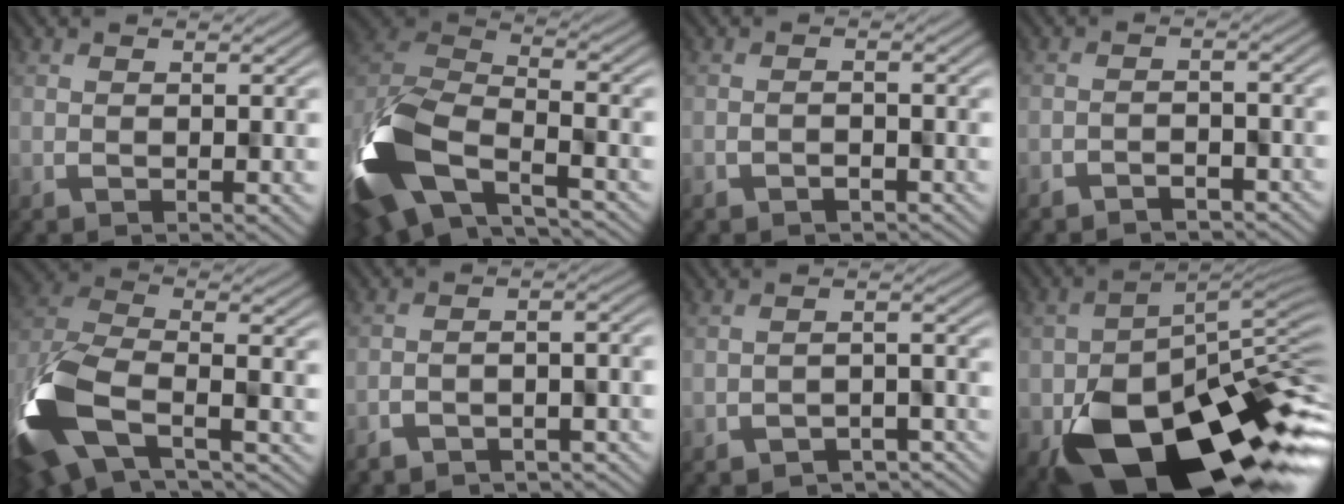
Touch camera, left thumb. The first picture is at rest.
{"total": 14.9, "force": [-7.6, 8.6, 9.4], "torque": [-0.268, -0.045, -0.121]}
{"total": 1.1, "force": [-1.0, 0.3, -0.5], "torque": [0.001, -0.005, -0.012]}
{"total": 2.5, "force": [-2.5, 0.4, 0.1], "torque": [-0.007, -0.006, -0.034]}
{"total": 13.5, "force": [-6.7, 7.4, 9.1], "torque": [-0.248, -0.036, -0.117]}
{"total": 5.7, "force": [-5.0, 1.5, 2.3], "torque": [-0.032, -0.009, -0.079]}
{"total": 3.6, "force": [-3.3, 1.2, 0.8], "torque": [-0.011, -0.005, -0.042]}
{"total": 16.6, "force": [-8.1, 8.9, 11.4], "torque": [-0.195, -0.051, -0.117]}